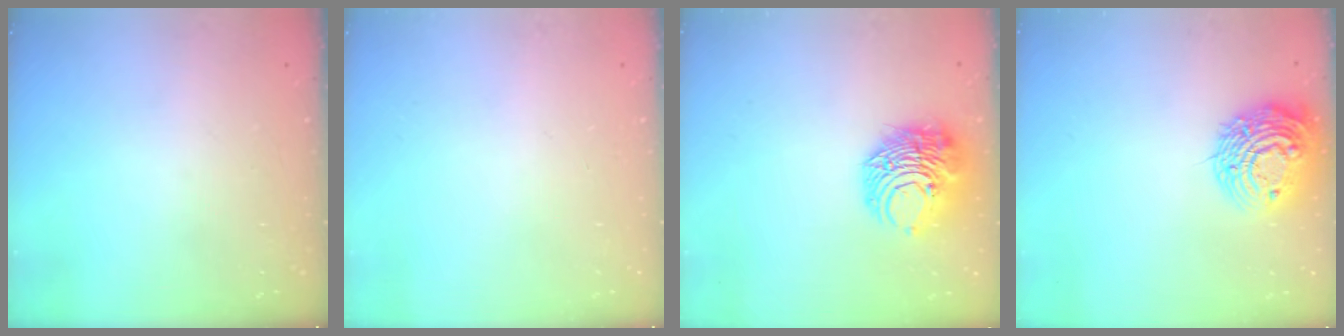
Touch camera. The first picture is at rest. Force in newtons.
{"total": 0.0}
{"total": 11.1, "press": 11.0, "slide": 1.2}
{"total": 14.1, "press": 14.0, "slide": 1.1}